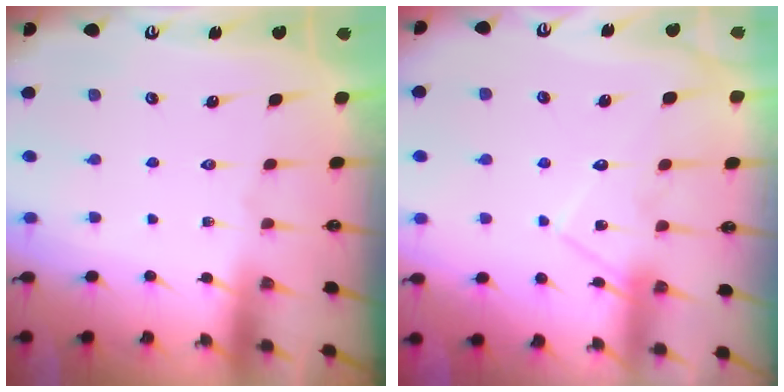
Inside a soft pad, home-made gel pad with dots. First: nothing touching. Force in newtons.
{"total": 12.4, "press": 12.4, "slide": 1.0}